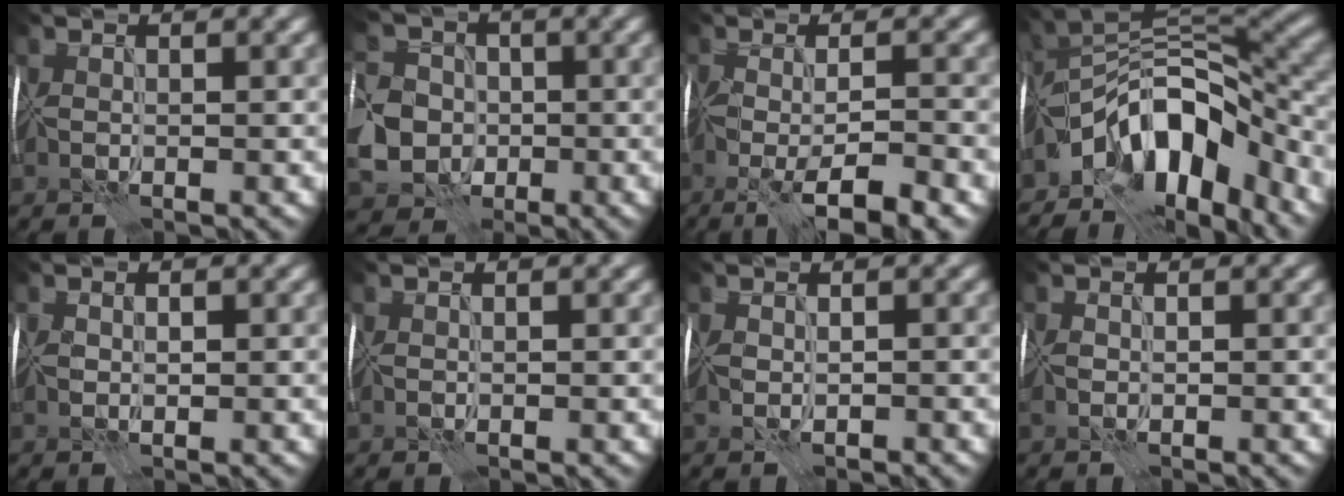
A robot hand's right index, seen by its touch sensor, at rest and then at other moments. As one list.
[{"total": 6.3, "force": [-1.5, 5.4, 2.9], "torque": [-0.060, 0.005, -0.043]}, {"total": 6.9, "force": [-3.3, 1.3, 6.0], "torque": [-0.090, -0.005, -0.057]}, {"total": 9.8, "force": [-5.8, 4.6, 6.4], "torque": [-0.080, 0.021, -0.113]}, {"total": 1.1, "force": [0.1, 0.7, 0.9], "torque": [-0.017, 0.003, 0.003]}, {"total": 0.0}, {"total": 1.2, "force": [-0.7, 0.6, 0.8], "torque": [-0.018, -0.003, -0.012]}, {"total": 1.1, "force": [-0.5, 0.8, 0.7], "torque": [-0.014, -0.001, -0.012]}]